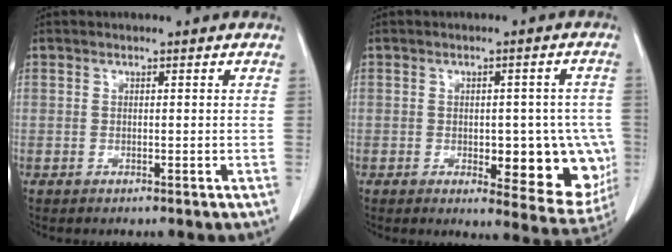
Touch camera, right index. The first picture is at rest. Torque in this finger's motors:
{"motor_torque": [0.77, 0.17, 0.21, 0.04]}